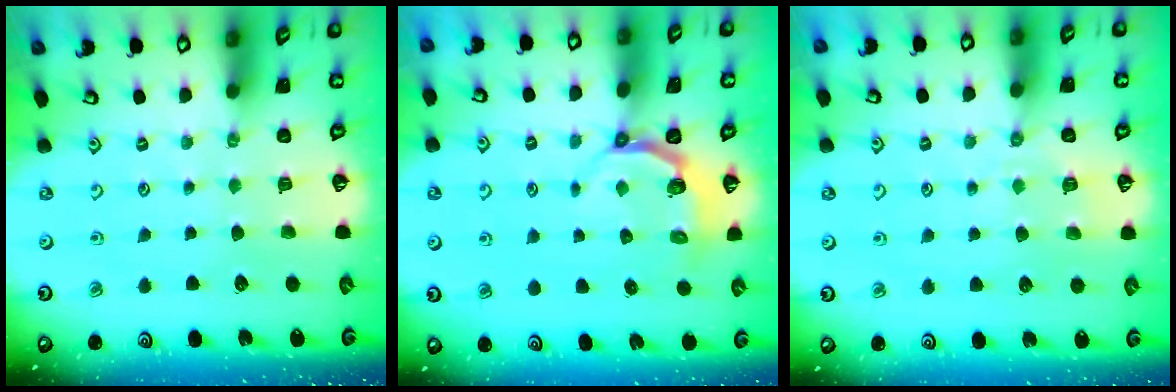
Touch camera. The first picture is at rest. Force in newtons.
{"total": 4.4, "press": 3.5, "slide": 2.7}
{"total": 3.0, "press": 2.9, "slide": 0.7}